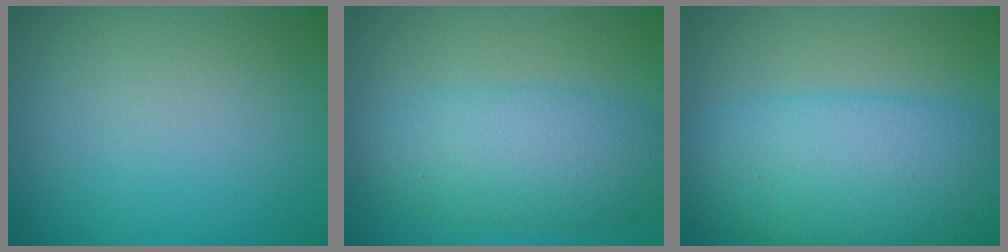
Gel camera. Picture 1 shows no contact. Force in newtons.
{"total": 6.0, "press": 6.0, "slide": 0.1}
{"total": 10.6, "press": 10.6, "slide": 0.1}